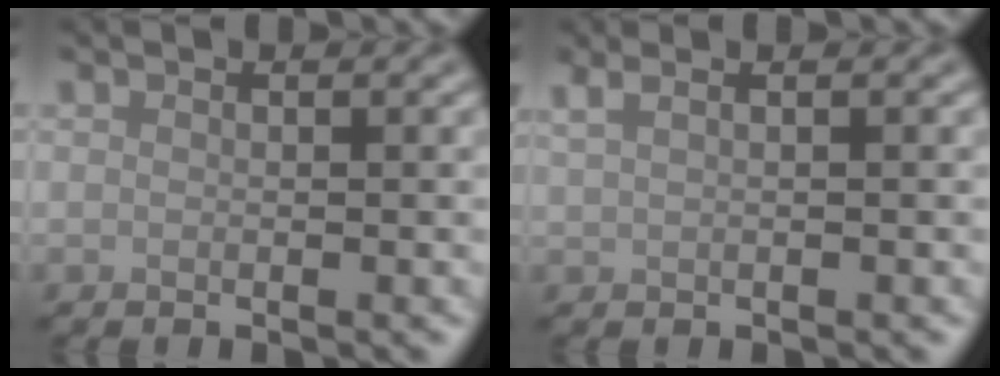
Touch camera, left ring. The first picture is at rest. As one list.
[{"total": 2.6, "force": [1.6, 1.1, 1.6], "torque": [-0.023, 0.009, 0.008]}]